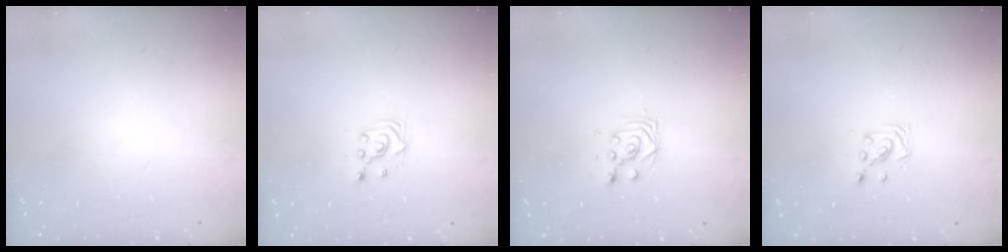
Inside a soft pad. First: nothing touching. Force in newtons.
{"total": 2.4, "press": 2.2, "slide": 0.8}
{"total": 3.0, "press": 3.0, "slide": 0.2}
{"total": 2.9, "press": 2.9, "slide": 0.3}